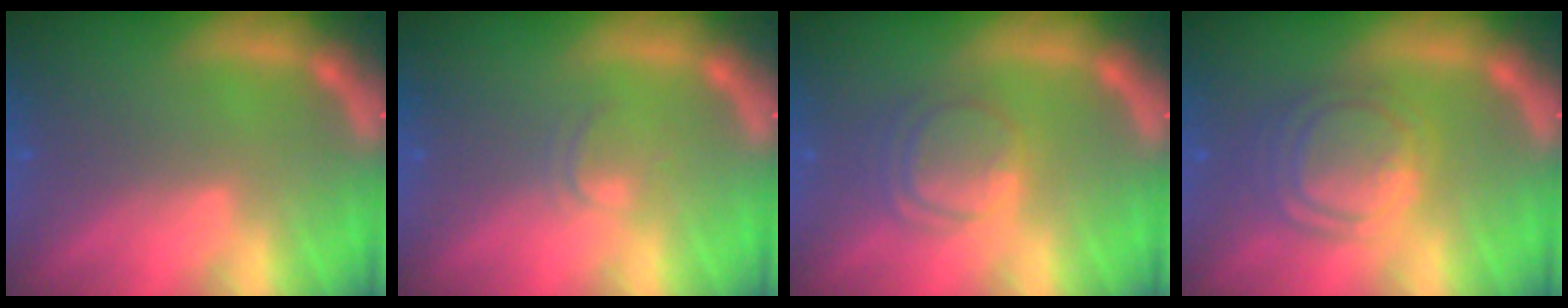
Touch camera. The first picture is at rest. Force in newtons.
{"total": 1.4}
{"total": 4.5}
{"total": 6.5}